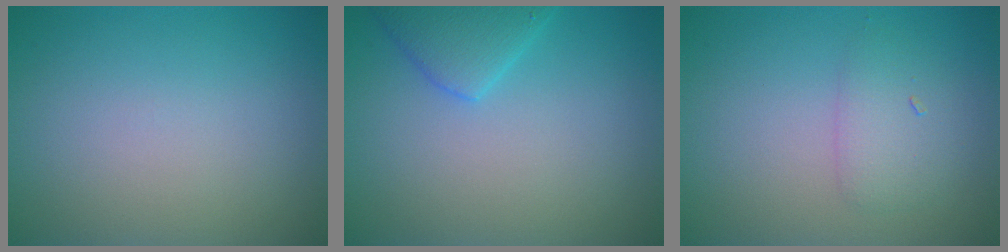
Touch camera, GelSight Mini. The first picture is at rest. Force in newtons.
{"total": 2.9, "press": 2.9, "slide": 0.2}
{"total": 2.1, "press": 2.1, "slide": 0.1}